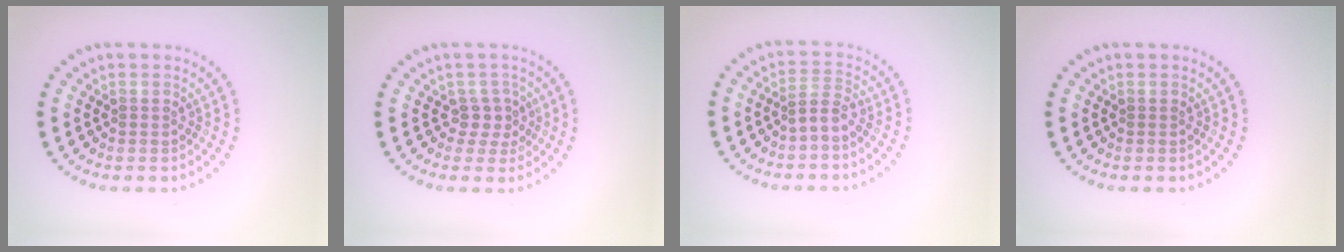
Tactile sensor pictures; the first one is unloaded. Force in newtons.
{"total": 1.8, "press": 1.4, "slide": 1.1}
{"total": 1.8, "press": 1.1, "slide": 1.4}
{"total": 0.0}